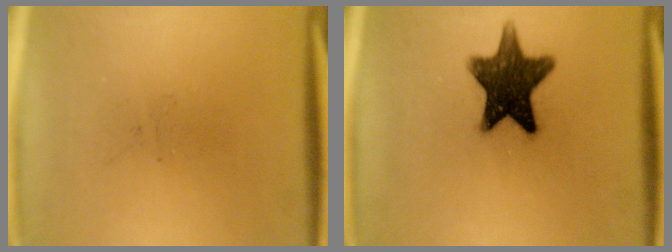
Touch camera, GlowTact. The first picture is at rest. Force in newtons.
{"total": 12.8}